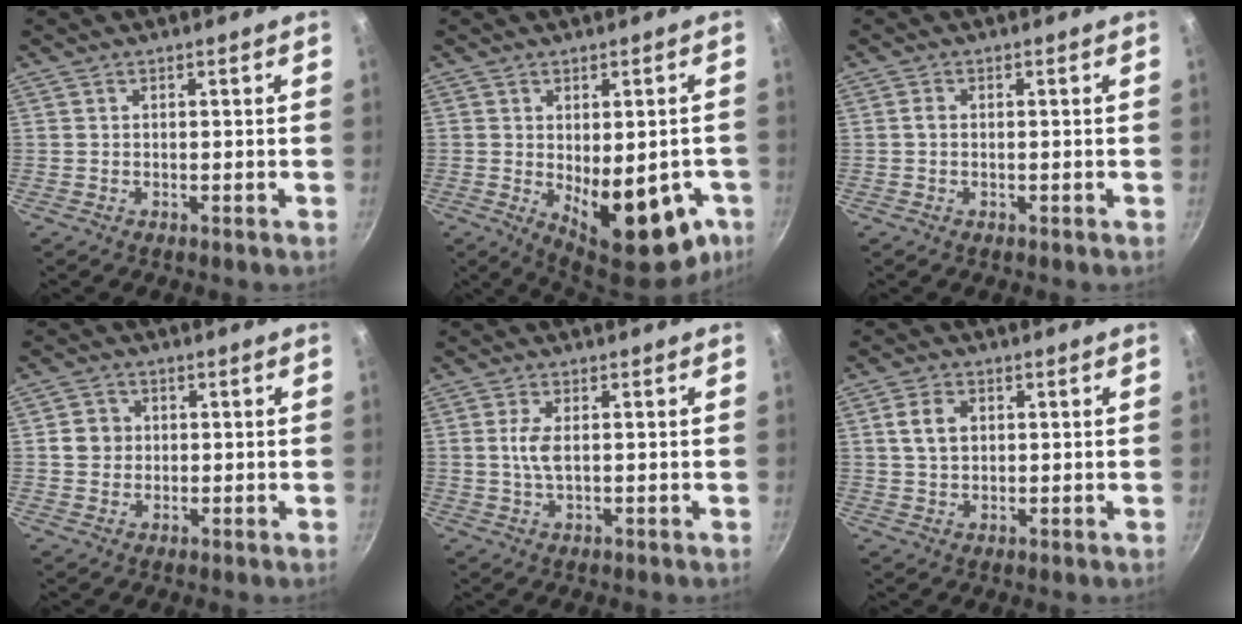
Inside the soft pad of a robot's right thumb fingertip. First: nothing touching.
{"total": 17.5, "force": [-4.7, 8.6, 14.4], "torque": [-0.152, -0.016, -0.041]}
{"total": 1.1, "force": [-0.1, 0.8, 0.8], "torque": [-0.018, 0.004, -0.004]}
{"total": 4.1, "force": [0.3, 3.8, 1.4], "torque": [-0.002, 0.007, -0.001]}
{"total": 3.6, "force": [0.4, 1.4, 3.3], "torque": [-0.071, 0.000, 0.007]}
{"total": 5.1, "force": [1.2, 3.7, 3.3], "torque": [-0.048, 0.003, 0.020]}